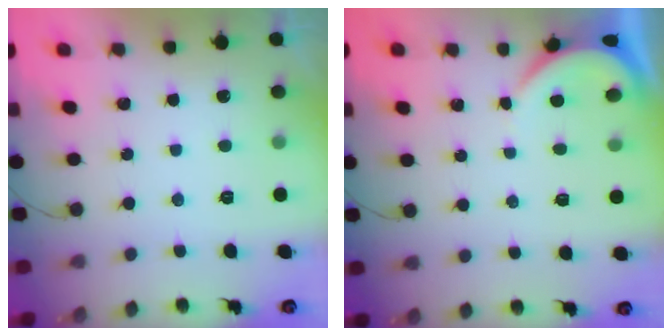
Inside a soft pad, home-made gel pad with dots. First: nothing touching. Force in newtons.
{"total": 2.9, "press": 2.8, "slide": 0.3}